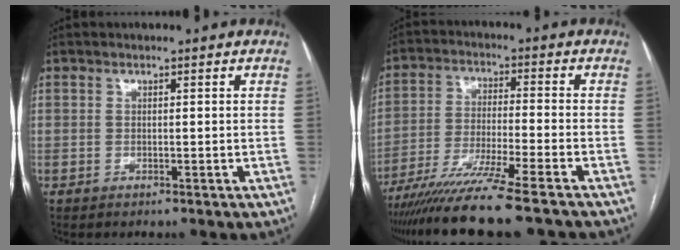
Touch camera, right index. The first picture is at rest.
{"total": 12.9, "force": [-10.6, -1.4, 7.2], "torque": [-0.115, -0.035, -0.174]}